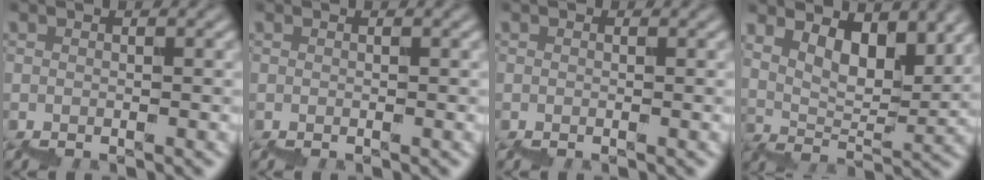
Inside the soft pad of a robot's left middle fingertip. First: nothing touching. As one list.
[{"total": 0.0}, {"total": 0.0}, {"total": 5.6, "force": [5.3, 1.1, 1.5], "torque": [-0.019, -0.001, 0.099]}]